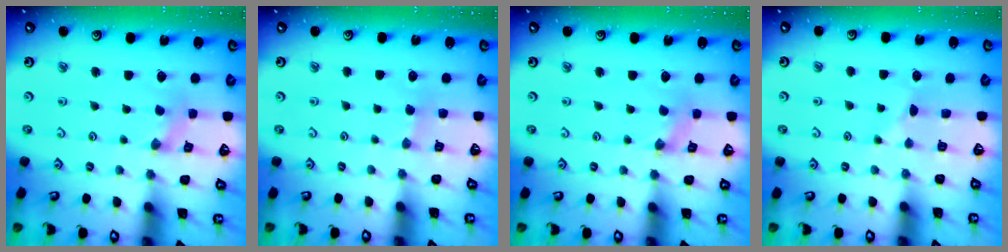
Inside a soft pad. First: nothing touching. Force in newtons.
{"total": 2.1, "press": 2.1, "slide": 0.4}
{"total": 0.0}
{"total": 2.9, "press": 2.9, "slide": 0.4}